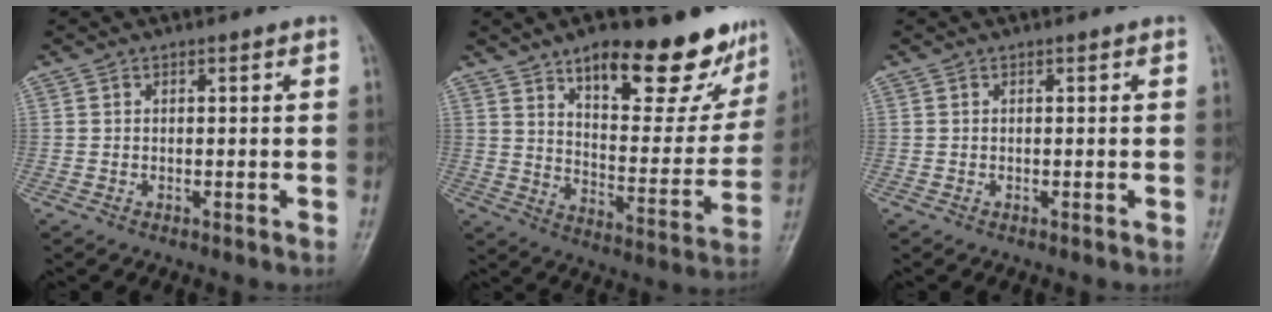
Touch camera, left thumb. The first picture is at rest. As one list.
[{"total": 21.7, "force": [14.6, 8.2, 13.9], "torque": [-0.137, -0.071, 0.217]}, {"total": 0.0}]